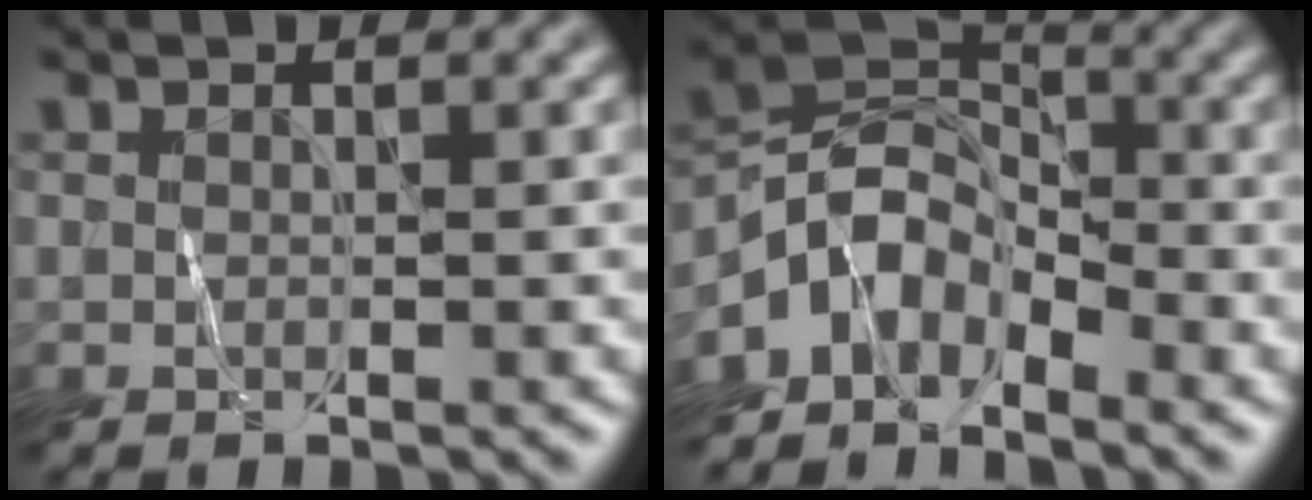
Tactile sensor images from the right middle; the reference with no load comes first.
{"total": 5.3, "force": [-3.9, 2.8, 2.3], "torque": [-0.034, 0.008, -0.084]}